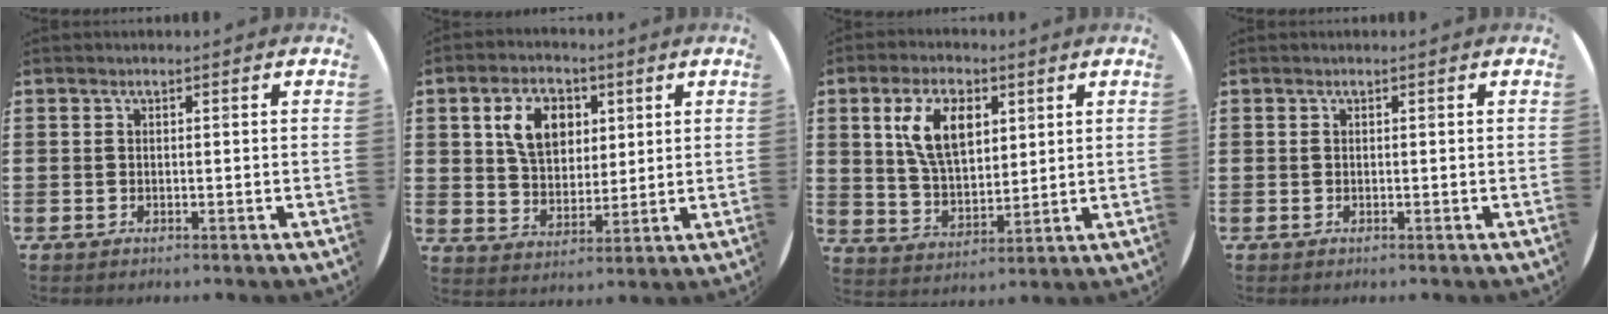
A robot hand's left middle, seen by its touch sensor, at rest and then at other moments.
{"total": 7.4, "force": [3.3, 4.8, 4.7], "torque": [-0.092, 0.011, 0.057]}
{"total": 8.4, "force": [4.0, 4.2, 6.1], "torque": [-0.125, 0.009, 0.072]}
{"total": 0.0}